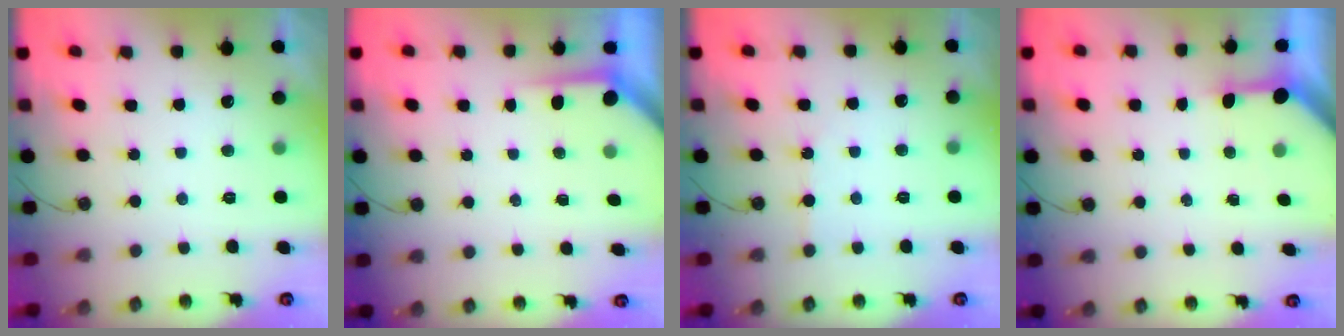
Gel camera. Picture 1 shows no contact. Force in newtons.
{"total": 3.7, "press": 3.7, "slide": 0.3}
{"total": 1.0, "press": 1.0, "slide": 0.2}
{"total": 3.4, "press": 3.4, "slide": 0.4}